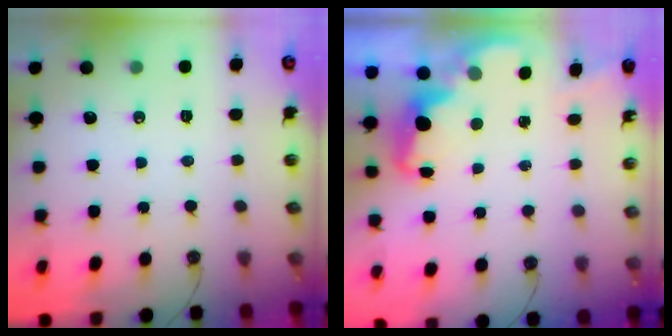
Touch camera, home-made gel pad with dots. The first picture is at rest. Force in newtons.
{"total": 2.5, "press": 2.5, "slide": 0.5}